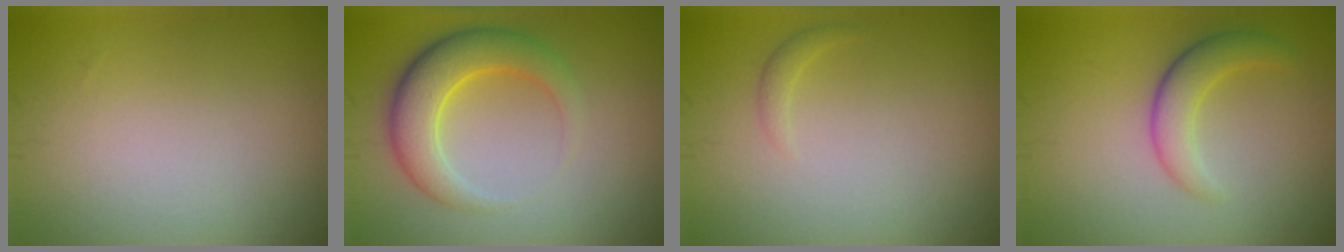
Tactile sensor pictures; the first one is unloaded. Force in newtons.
{"total": 5.0, "press": 5.0, "slide": 0.2}
{"total": 0.7, "press": 0.7, "slide": 0.1}
{"total": 3.0, "press": 3.0, "slide": 0.2}